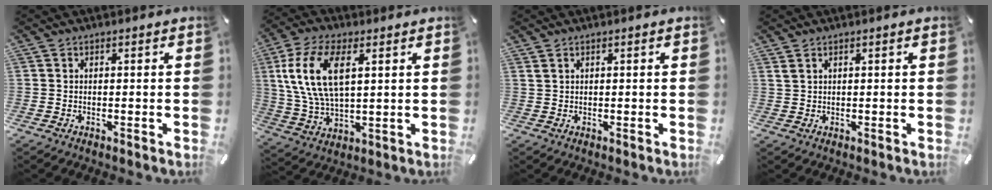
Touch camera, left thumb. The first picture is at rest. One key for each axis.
{"total": 13.7, "fx": 4.4, "fy": 7.1, "fz": 10.8, "tx": -0.258, "ty": -0.001, "tz": 0.072}
{"total": 0.8, "fx": 0.5, "fy": 0.5, "fz": 0.4, "tx": -0.008, "ty": 0.001, "tz": 0.009}
{"total": 1.1, "fx": 0.7, "fy": 0.5, "fz": 0.6, "tx": -0.013, "ty": -0.001, "tz": 0.014}